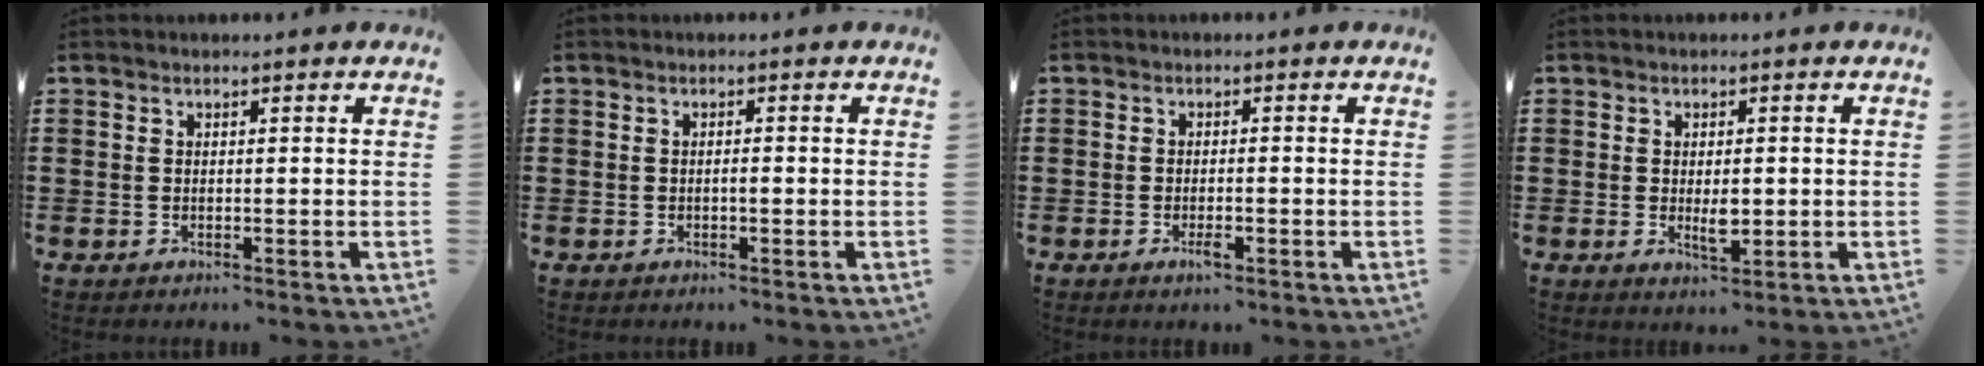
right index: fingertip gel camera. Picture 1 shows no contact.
{"total": 0.9, "force": [-0.4, 0.2, 0.8], "torque": [-0.015, -0.003, -0.006]}
{"total": 1.9, "force": [-1.0, 0.5, 1.5], "torque": [-0.027, 0.000, -0.017]}
{"total": 2.9, "force": [-0.1, 1.2, 2.6], "torque": [-0.049, 0.002, -0.001]}